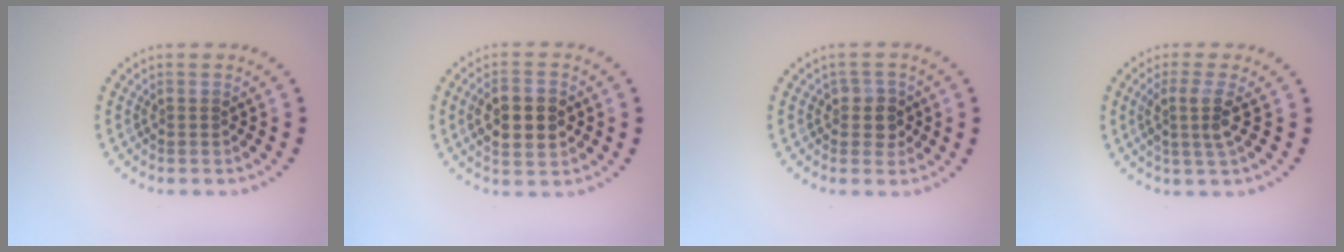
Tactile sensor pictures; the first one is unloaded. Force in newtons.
{"total": 4.7, "press": 4.7, "slide": 0.3}
{"total": 1.8, "press": 1.7, "slide": 0.8}
{"total": 2.7, "press": 2.0, "slide": 1.8}